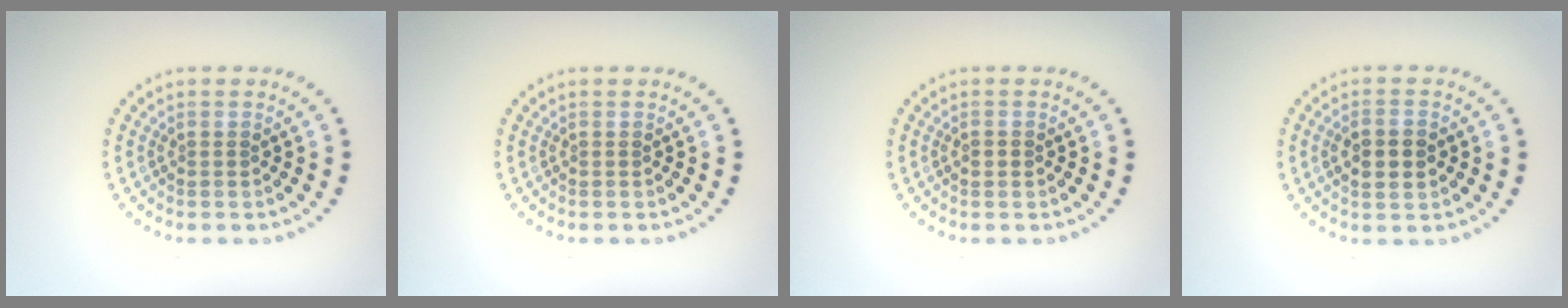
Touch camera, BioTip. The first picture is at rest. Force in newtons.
{"total": 0.0}
{"total": 1.1, "press": 1.1, "slide": 0.1}
{"total": 2.8, "press": 2.8, "slide": 0.2}